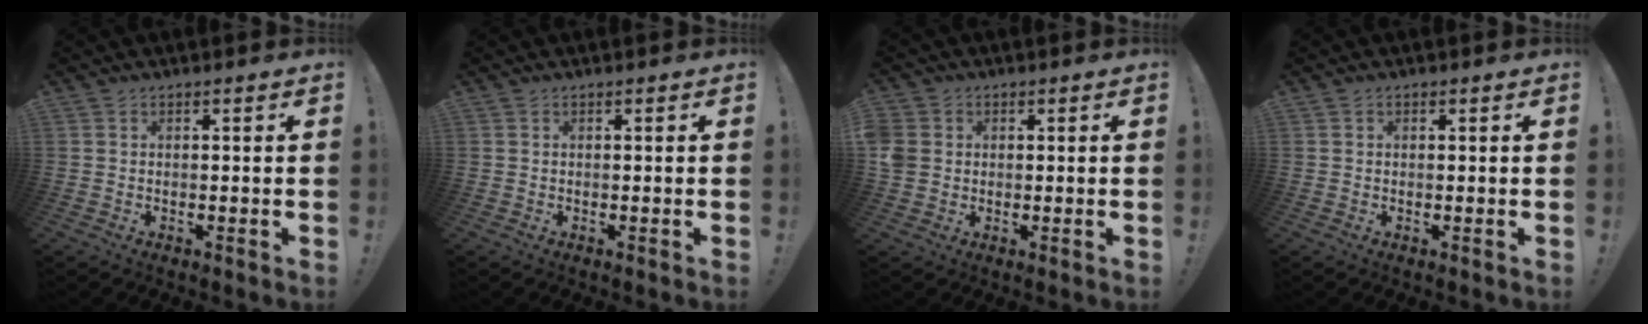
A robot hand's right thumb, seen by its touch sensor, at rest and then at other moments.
{"total": 0.0}
{"total": 4.7, "force": [0.6, 4.3, 1.8], "torque": [-0.052, 0.005, 0.014]}
{"total": 0.0}